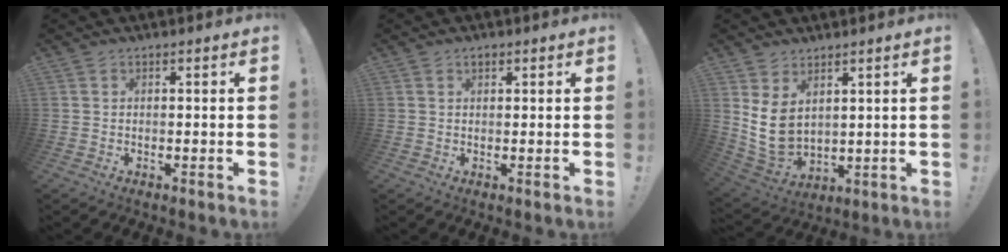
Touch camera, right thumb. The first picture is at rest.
{"total": 1.3, "force": [0.8, 0.7, 0.7], "torque": [-0.010, 0.001, 0.014]}
{"total": 9.8, "force": [3.4, 6.6, 6.3], "torque": [-0.126, -0.036, 0.066]}